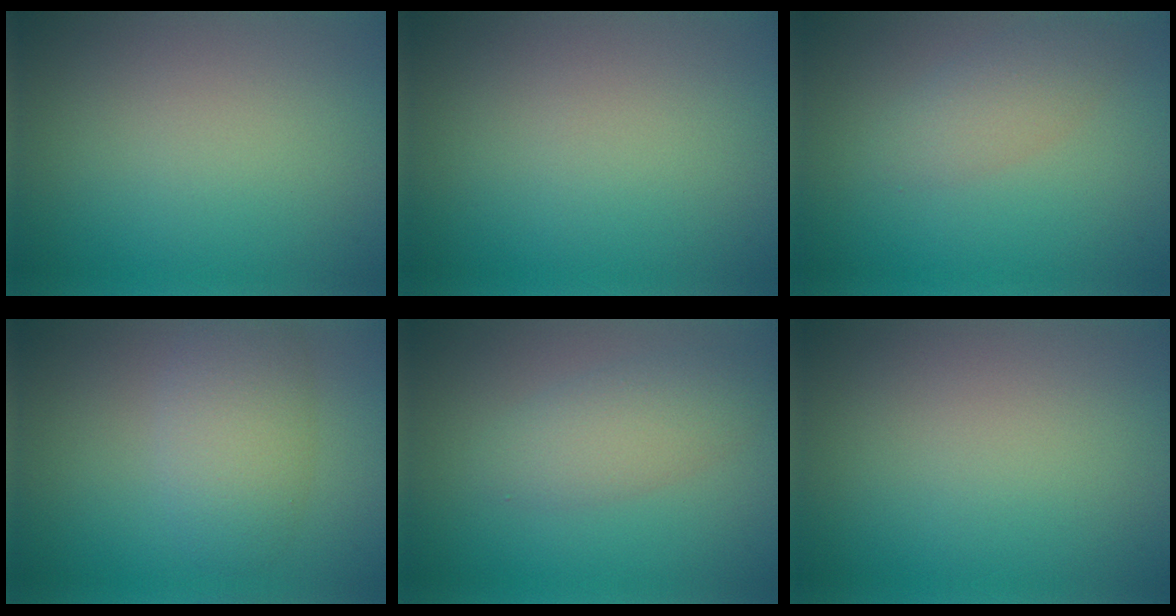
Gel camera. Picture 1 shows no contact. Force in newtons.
{"total": 0.0}
{"total": 2.3, "press": 2.3, "slide": 0.1}
{"total": 4.0, "press": 4.0, "slide": 0.2}
{"total": 3.2, "press": 3.2, "slide": 0.2}
{"total": 0.0}